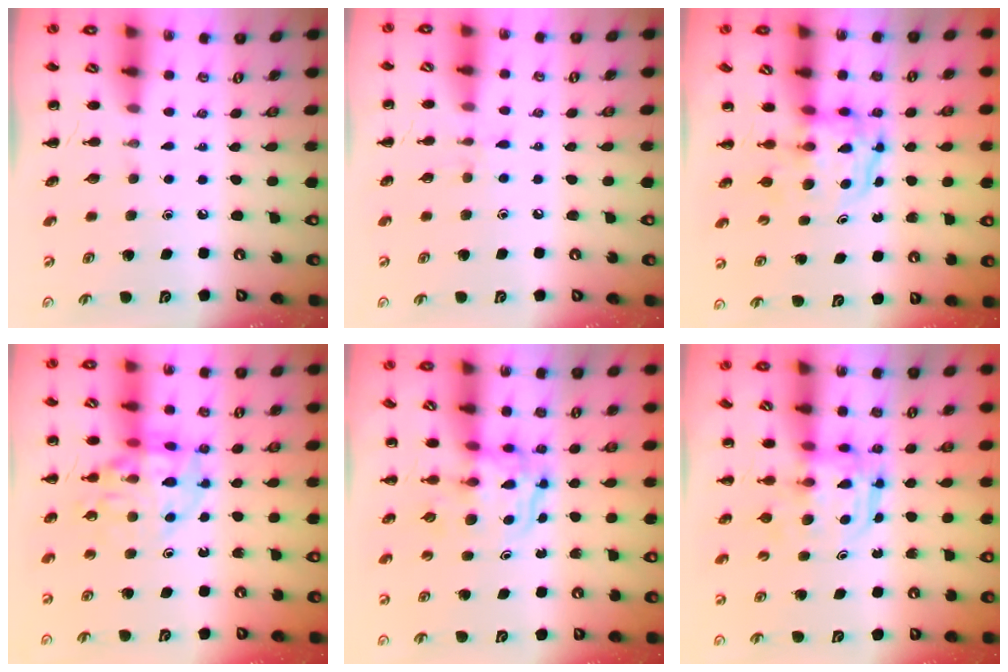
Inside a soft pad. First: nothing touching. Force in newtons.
{"total": 4.4, "press": 4.1, "slide": 1.6}
{"total": 4.0, "press": 4.0, "slide": 0.4}
{"total": 13.7, "press": 13.4, "slide": 2.9}
{"total": 3.5, "press": 3.4, "slide": 0.2}
{"total": 3.2, "press": 3.2, "slide": 0.2}